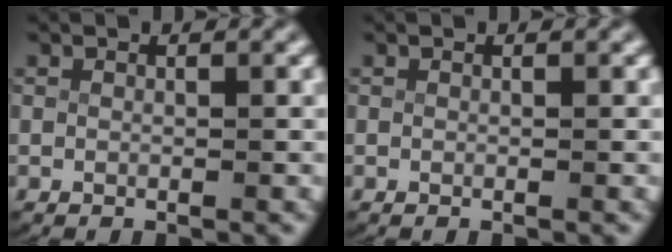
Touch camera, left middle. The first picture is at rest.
{"total": 0.0}